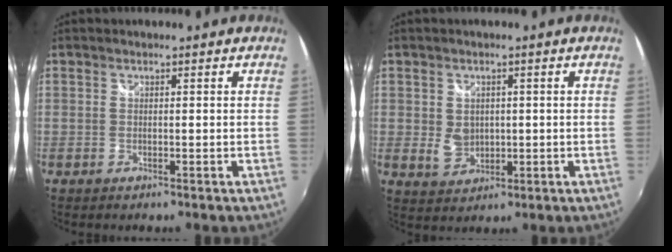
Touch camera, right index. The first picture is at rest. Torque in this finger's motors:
{"motor_torque": [0.38, 0.08, 0.25, 0.03]}